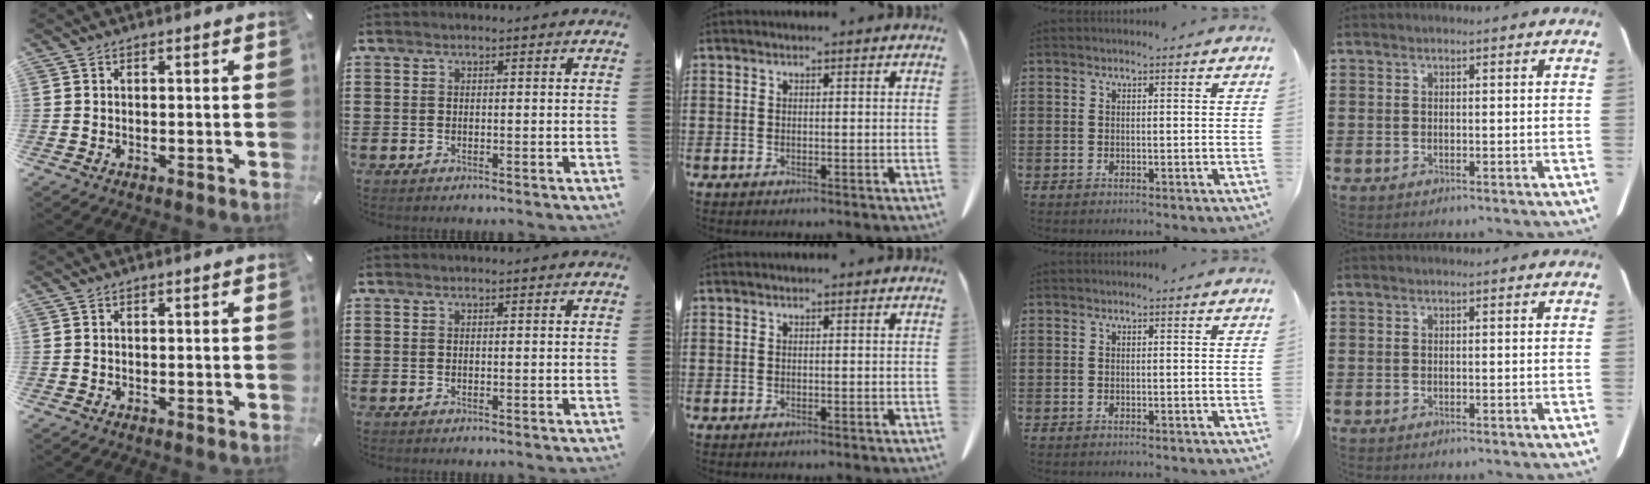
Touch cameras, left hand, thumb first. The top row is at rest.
{}